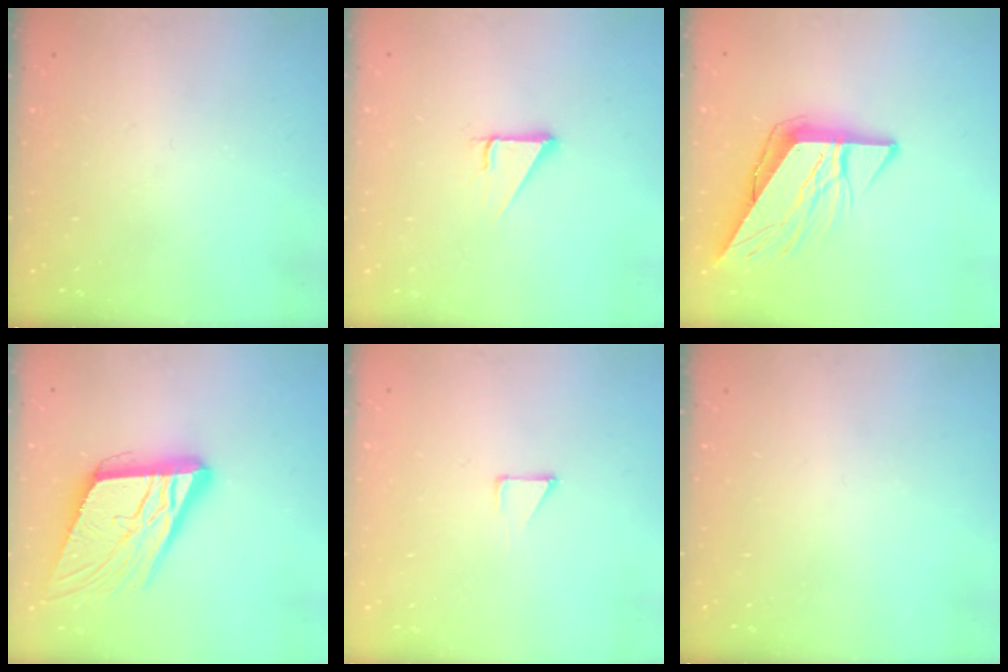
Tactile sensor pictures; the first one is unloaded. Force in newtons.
{"total": 2.7, "press": 2.7, "slide": 0.0}
{"total": 10.2, "press": 10.1, "slide": 1.3}
{"total": 17.9, "press": 17.6, "slide": 3.3}
{"total": 4.8, "press": 4.8, "slide": 0.2}
{"total": 0.0}